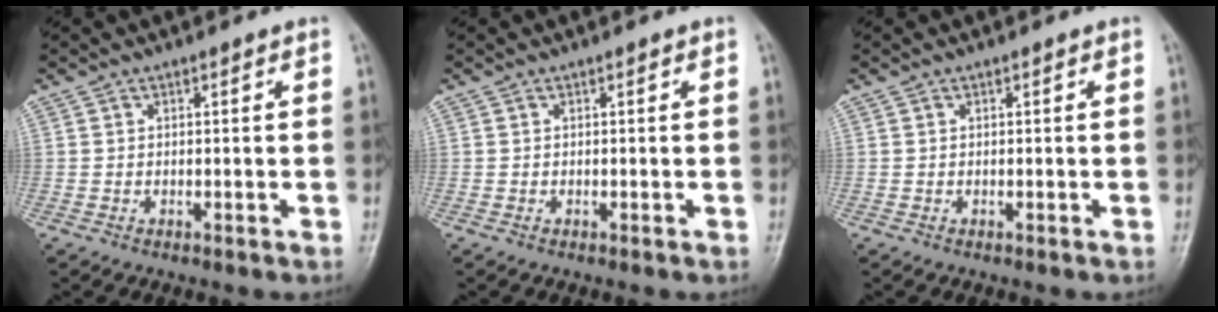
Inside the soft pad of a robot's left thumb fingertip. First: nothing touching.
{"total": 0.0}
{"total": 0.0}